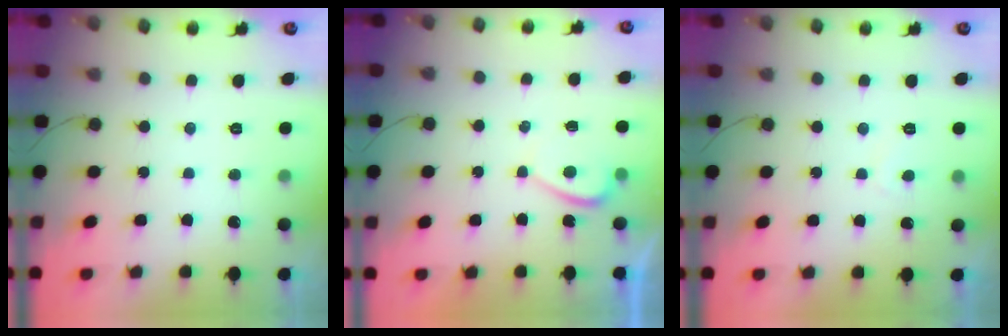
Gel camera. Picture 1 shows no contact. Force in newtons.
{"total": 0.7, "press": 0.5, "slide": 0.5}
{"total": 2.1, "press": 2.0, "slide": 0.6}